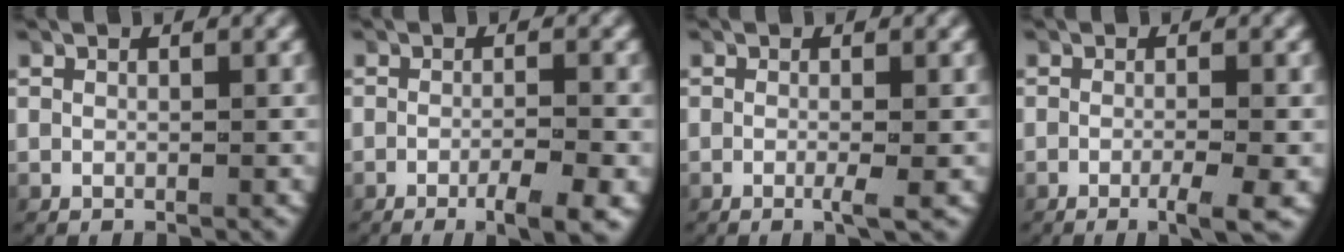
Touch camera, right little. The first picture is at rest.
{"total": 3.8, "force": [-2.3, 0.7, 3.0], "torque": [-0.039, 0.000, -0.041]}
{"total": 1.4, "force": [-0.4, 0.1, 1.4], "torque": [-0.022, 0.000, -0.013]}
{"total": 2.9, "force": [-1.6, 0.2, 2.4], "torque": [-0.030, 0.000, -0.032]}